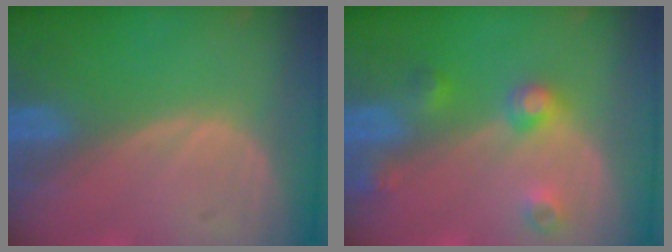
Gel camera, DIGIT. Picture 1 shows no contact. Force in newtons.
{"total": 4.5, "press": 4.0, "slide": 2.1}